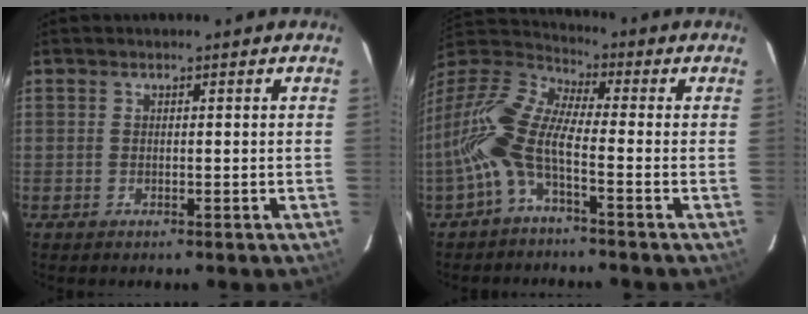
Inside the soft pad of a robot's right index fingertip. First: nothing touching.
{"total": 13.7, "force": [-4.6, 4.6, 12.1], "torque": [-0.249, 0.001, -0.102]}